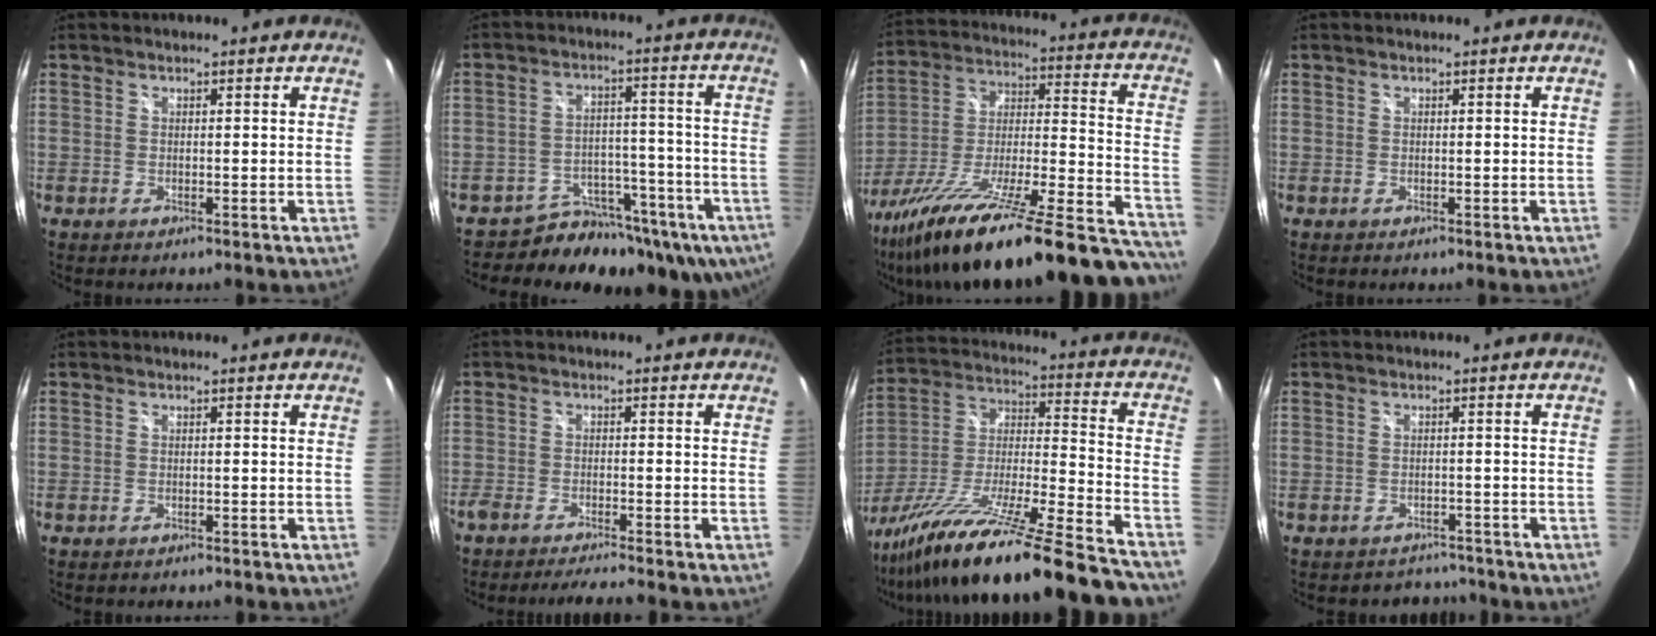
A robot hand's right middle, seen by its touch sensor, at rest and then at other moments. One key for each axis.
{"total": 16.2, "fx": -11.3, "fy": 9.4, "fz": 6.9, "tx": -0.113, "ty": 0.004, "tz": -0.153}
{"total": 38.0, "fx": -29.0, "fy": 6.7, "fz": 23.7, "tx": -0.344, "ty": -0.050, "tz": -0.436}
{"total": 0.0}
{"total": 0.9, "fx": -0.8, "fy": 0.4, "fz": 0.3, "tx": -0.009, "ty": -0.003, "tz": -0.012}
{"total": 5.6, "fx": -5.1, "fy": -0.4, "fz": 2.3, "tx": -0.058, "ty": -0.007, "tz": -0.088}
{"total": 33.3, "fx": -26.8, "fy": 1.3, "fz": 19.7, "tx": -0.309, "ty": -0.069, "tz": -0.428}
{"total": 3.6, "fx": -3.2, "fy": 1.5, "fz": -0.6, "tx": 0.008, "ty": 0.011, "tz": -0.048}